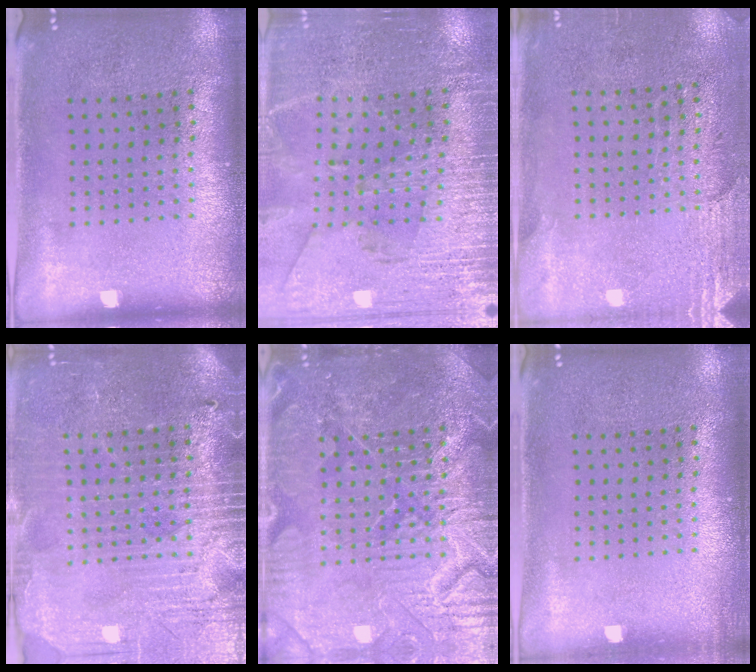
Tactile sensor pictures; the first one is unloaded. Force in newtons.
{"total": 2.9, "press": 2.8, "slide": 0.8}
{"total": 2.8, "press": 2.4, "slide": 1.4}
{"total": 3.9, "press": 3.6, "slide": 1.5}
{"total": 4.7, "press": 4.7, "slide": 0.6}
{"total": 0.7, "press": 0.7, "slide": 0.0}